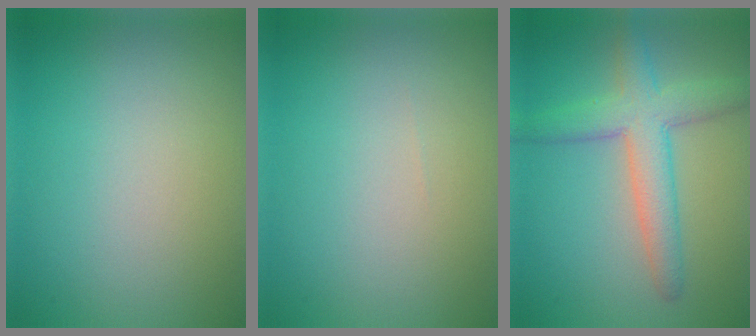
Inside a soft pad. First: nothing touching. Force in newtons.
{"total": 0.0}
{"total": 5.3, "press": 5.3, "slide": 0.2}